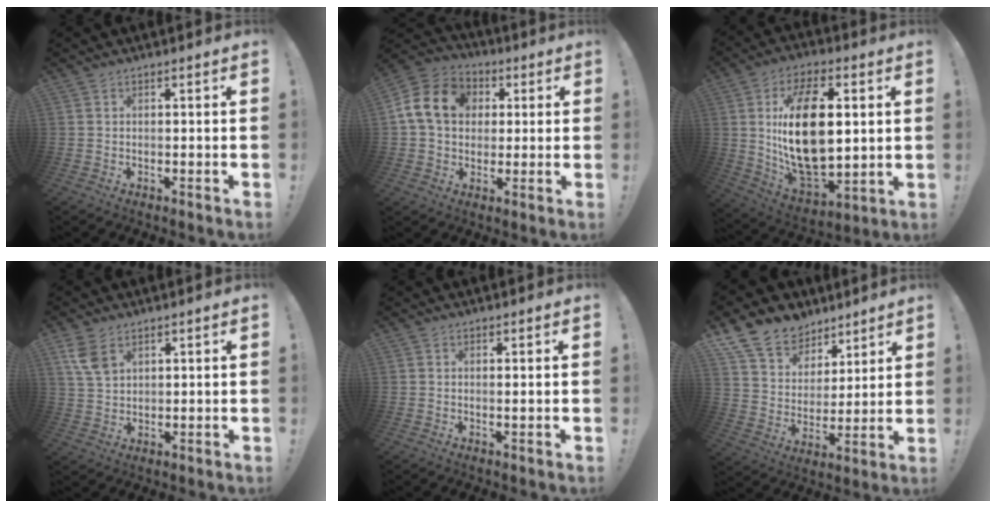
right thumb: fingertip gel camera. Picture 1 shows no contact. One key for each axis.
{"total": 15.1, "fx": 3.1, "fy": 12.0, "fz": 8.7, "tx": -0.145, "ty": 0.011, "tz": 0.063}
{"total": 22.9, "fx": 4.1, "fy": 12.7, "fz": 18.6, "tx": -0.353, "ty": -0.018, "tz": 0.071}
{"total": 6.9, "fx": 3.5, "fy": 4.3, "fz": 4.2, "tx": -0.072, "ty": -0.014, "tz": 0.067}
{"total": 0.6, "fx": 0.3, "fy": -0.3, "fz": 0.4, "tx": 0.006, "ty": -0.007, "tz": 0.002}
{"total": 13.8, "fx": 9.8, "fy": 8.9, "fz": 3.7, "tx": -0.070, "ty": -0.072, "tz": 0.189}